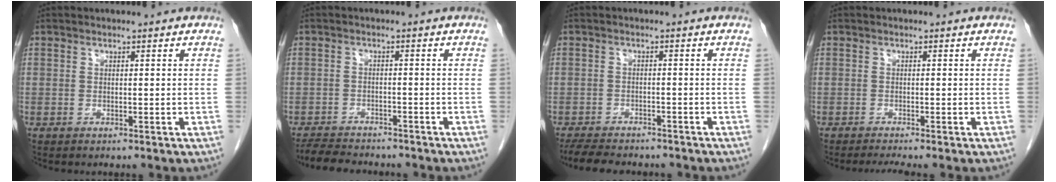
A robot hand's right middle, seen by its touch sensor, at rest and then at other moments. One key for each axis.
{"total": 6.7, "fx": -6.2, "fy": 1.8, "fz": 2.0, "tx": -0.035, "ty": -0.014, "tz": -0.098}
{"total": 8.8, "fx": -7.6, "fy": 2.7, "fz": 3.4, "tx": -0.060, "ty": -0.010, "tz": -0.112}
{"total": 1.9, "fx": -1.6, "fy": -0.6, "fz": 0.8, "tx": -0.021, "ty": -0.008, "tz": -0.030}